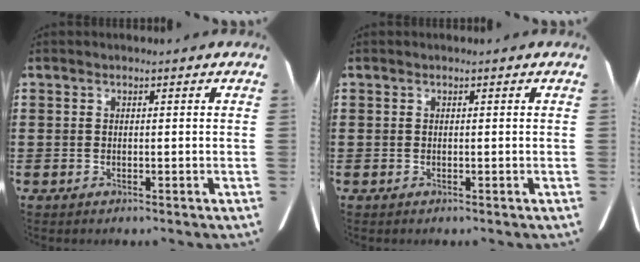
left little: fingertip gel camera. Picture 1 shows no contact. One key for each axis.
{"total": 0.0}